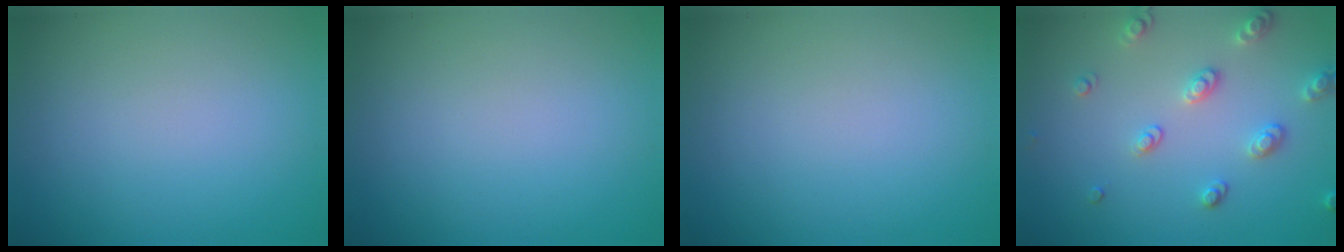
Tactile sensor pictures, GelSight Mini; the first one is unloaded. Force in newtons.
{"total": 0.0}
{"total": 0.0}
{"total": 2.7, "press": 2.7, "slide": 0.5}